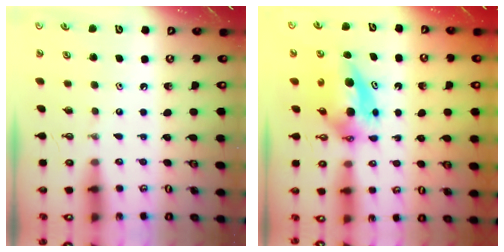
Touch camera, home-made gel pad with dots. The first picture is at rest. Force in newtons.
{"total": 6.8, "press": 6.8, "slide": 0.3}